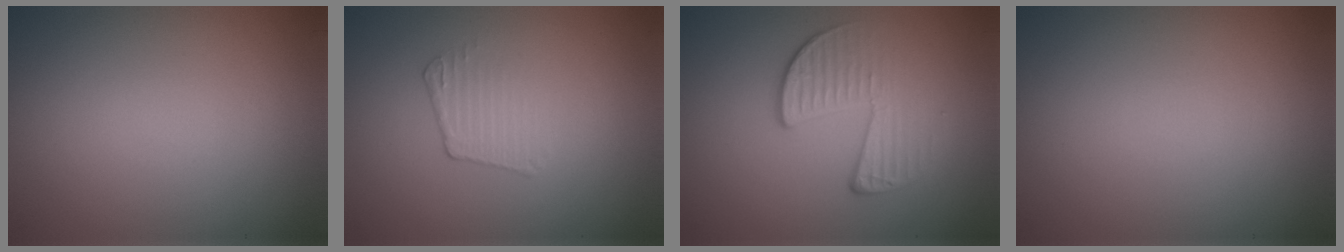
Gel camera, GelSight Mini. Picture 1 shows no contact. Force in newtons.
{"total": 1.5, "press": 0.7, "slide": 1.4}
{"total": 3.8, "press": 2.8, "slide": 2.6}
{"total": 0.0}